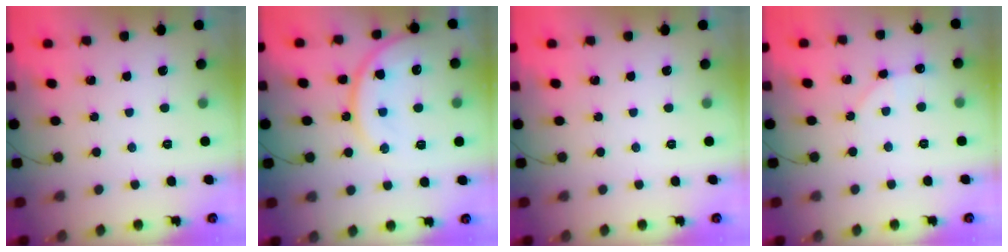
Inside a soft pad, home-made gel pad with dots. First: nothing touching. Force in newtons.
{"total": 15.9, "press": 15.9, "slide": 1.4}
{"total": 0.0}
{"total": 3.9, "press": 3.9, "slide": 0.4}